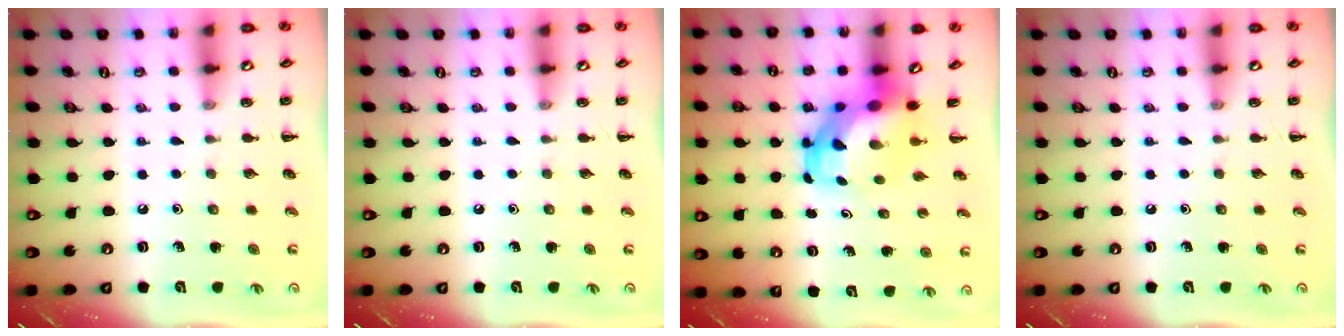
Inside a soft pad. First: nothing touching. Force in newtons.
{"total": 0.0}
{"total": 6.0, "press": 5.8, "slide": 1.7}
{"total": 0.0}